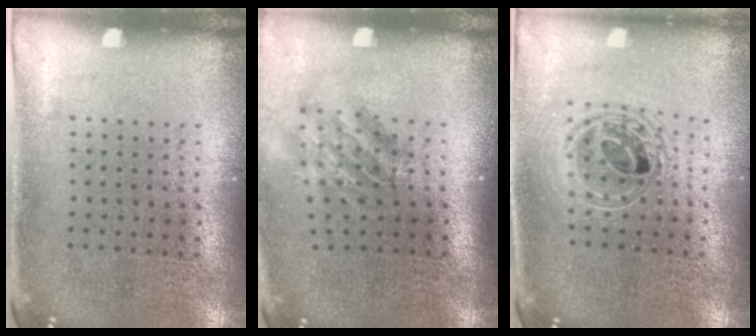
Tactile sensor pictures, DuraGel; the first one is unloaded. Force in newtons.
{"total": 1.8, "press": 1.3, "slide": 1.3}
{"total": 1.7, "press": 1.4, "slide": 0.9}